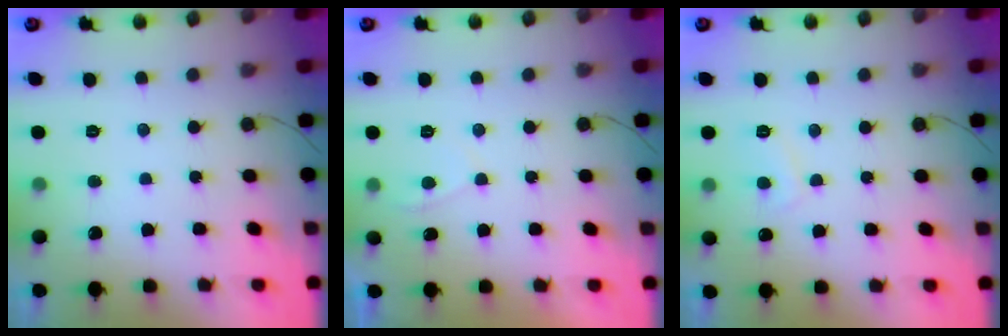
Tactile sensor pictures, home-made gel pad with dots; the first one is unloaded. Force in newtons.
{"total": 1.2, "press": 1.0, "slide": 0.6}
{"total": 3.4, "press": 3.3, "slide": 0.4}